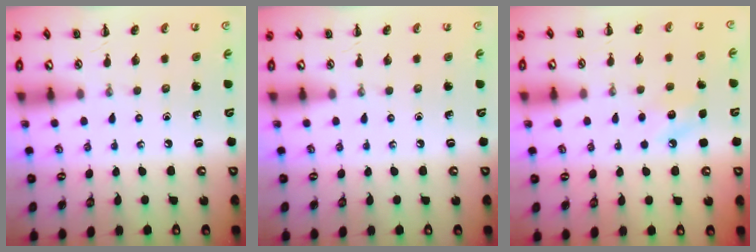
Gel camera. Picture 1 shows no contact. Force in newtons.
{"total": 0.0}
{"total": 7.3, "press": 7.1, "slide": 1.7}